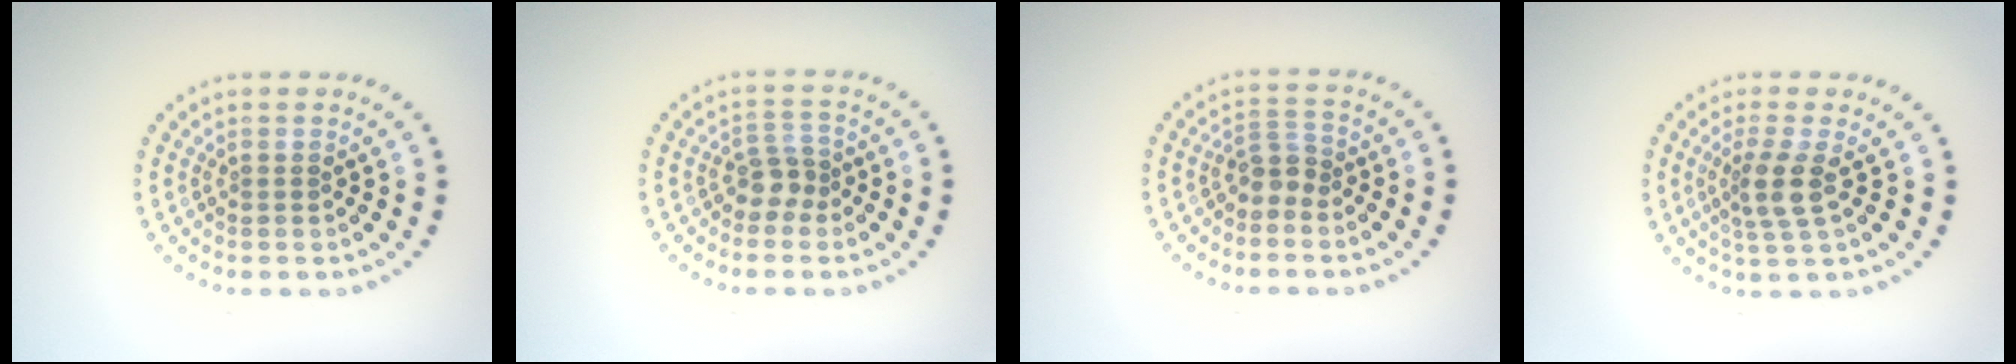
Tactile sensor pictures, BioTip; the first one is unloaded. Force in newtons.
{"total": 2.1, "press": 1.7, "slide": 1.3}
{"total": 2.0, "press": 1.6, "slide": 1.2}
{"total": 2.8, "press": 2.3, "slide": 1.7}